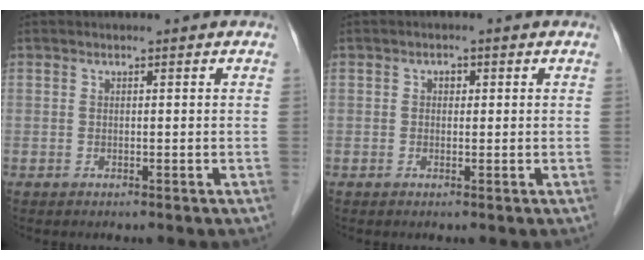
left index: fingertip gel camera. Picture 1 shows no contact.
{"total": 1.1, "force": [0.2, 0.8, 0.6], "torque": [-0.007, 0.004, 0.000]}